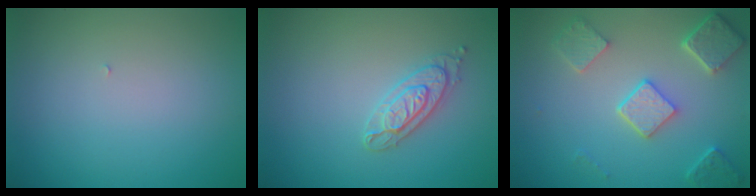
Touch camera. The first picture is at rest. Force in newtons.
{"total": 2.5, "press": 2.4, "slide": 0.2}
{"total": 5.1, "press": 3.9, "slide": 3.2}